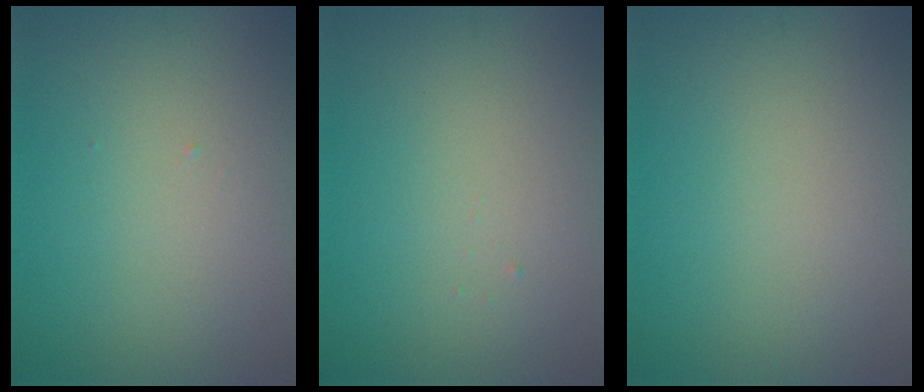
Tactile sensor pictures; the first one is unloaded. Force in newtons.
{"total": 0.0}
{"total": 0.0}